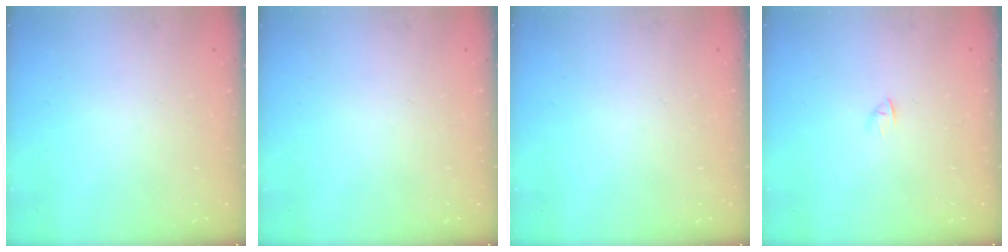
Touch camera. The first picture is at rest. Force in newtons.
{"total": 0.0}
{"total": 0.0}
{"total": 2.4, "press": 2.3, "slide": 0.7}